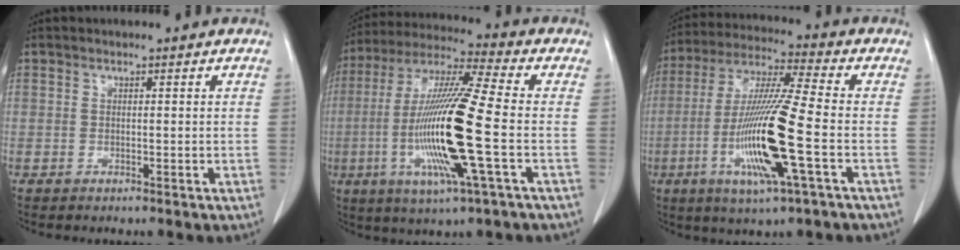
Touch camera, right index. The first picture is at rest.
{"total": 18.4, "force": [-3.6, 0.4, 18.1], "torque": [-0.373, -0.012, -0.074]}
{"total": 16.3, "force": [-4.4, 0.2, 15.7], "torque": [-0.321, -0.017, -0.087]}